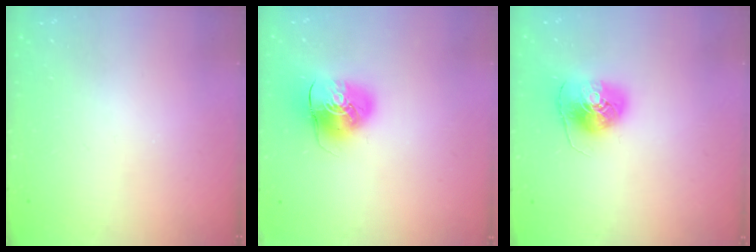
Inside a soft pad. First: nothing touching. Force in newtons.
{"total": 9.7, "press": 9.6, "slide": 1.2}
{"total": 8.1, "press": 8.1, "slide": 0.6}